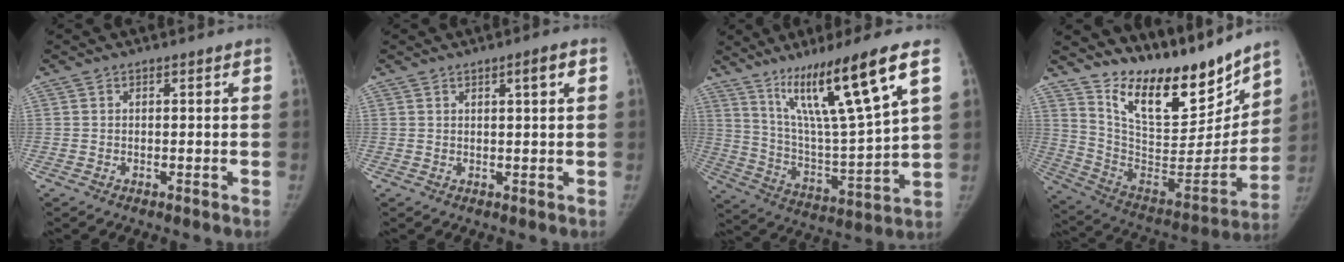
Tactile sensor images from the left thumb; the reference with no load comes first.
{"total": 2.6, "force": [1.1, 0.3, 2.3], "torque": [-0.033, -0.001, 0.015]}
{"total": 20.1, "force": [11.0, 1.4, 16.8], "torque": [-0.274, -0.052, 0.193]}
{"total": 22.7, "force": [18.2, 7.7, 11.3], "torque": [-0.128, -0.112, 0.312]}